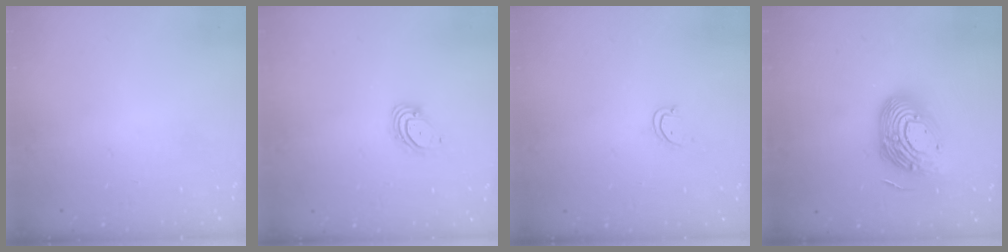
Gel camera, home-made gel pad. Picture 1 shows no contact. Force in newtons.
{"total": 3.4, "press": 3.4, "slide": 0.3}
{"total": 3.2, "press": 3.2, "slide": 0.2}
{"total": 17.9, "press": 17.9, "slide": 1.2}